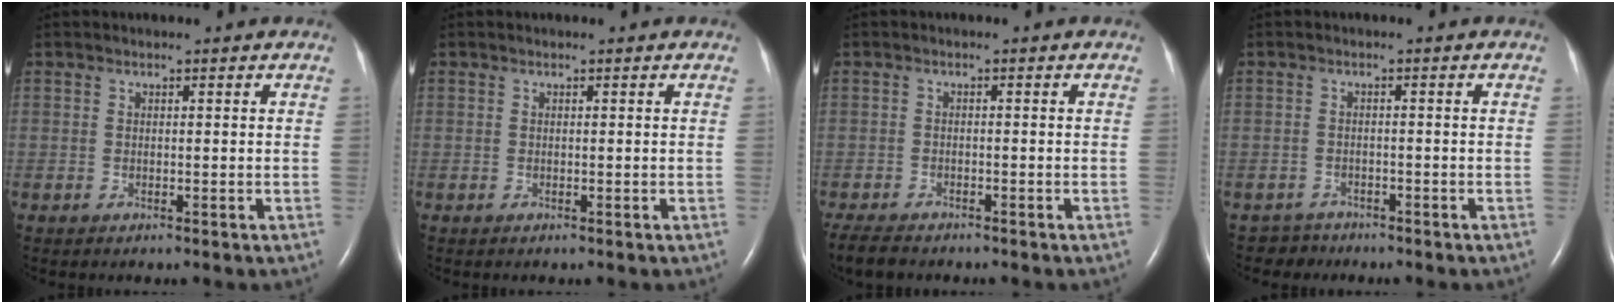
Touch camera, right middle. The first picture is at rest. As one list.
[{"total": 0.0}, {"total": 4.7, "force": [-4.1, 1.4, 1.8], "torque": [-0.035, -0.012, -0.066]}, {"total": 2.2, "force": [-1.8, 0.9, -1.0], "torque": [0.013, 0.001, -0.031]}]